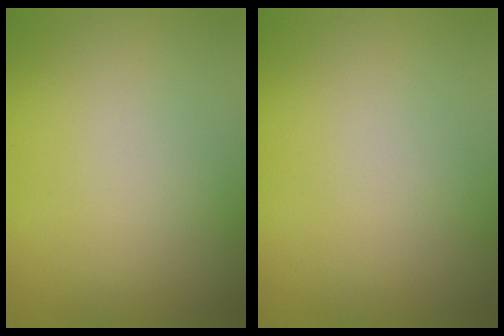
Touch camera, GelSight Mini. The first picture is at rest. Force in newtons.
{"total": 0.0}